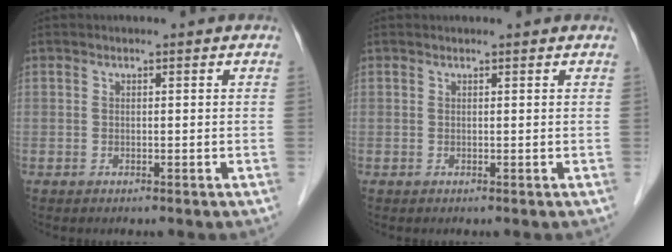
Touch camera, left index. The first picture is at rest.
{"total": 1.5, "force": [1.4, 0.1, 0.3], "torque": [-0.012, 0.013, 0.016]}